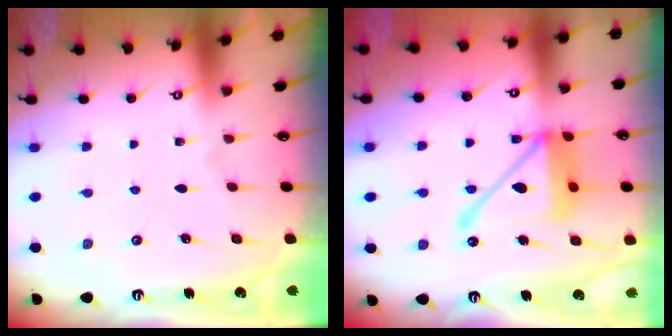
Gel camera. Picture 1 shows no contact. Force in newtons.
{"total": 15.7, "press": 15.6, "slide": 2.0}